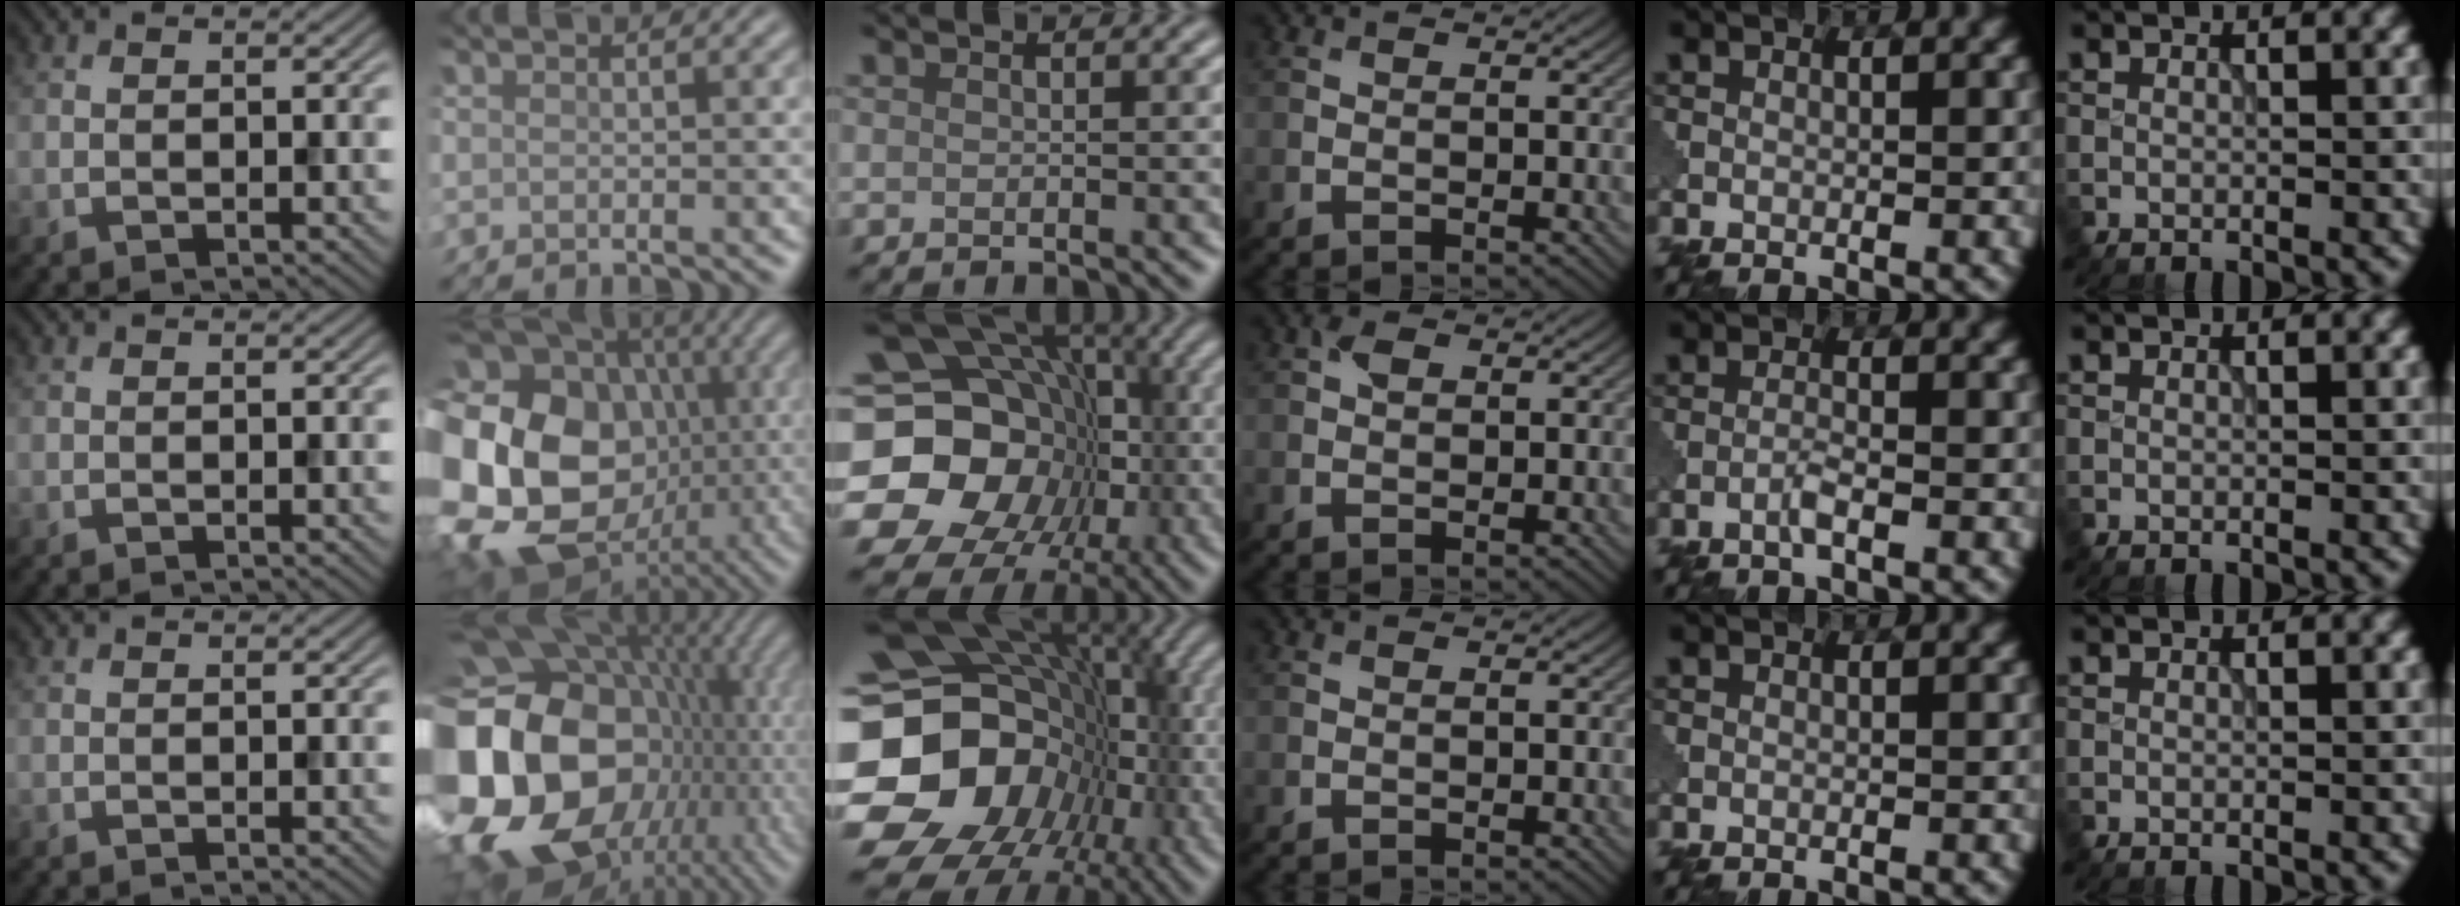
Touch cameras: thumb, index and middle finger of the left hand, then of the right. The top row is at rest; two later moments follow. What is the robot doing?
{"motion": "assemble", "object": "puzzle pieces"}